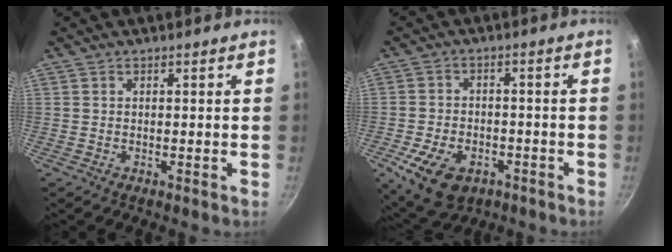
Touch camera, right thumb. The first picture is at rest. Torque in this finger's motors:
{"motor_torque": [-0.07, 0.18, 0.88, -0.54, 0.07]}